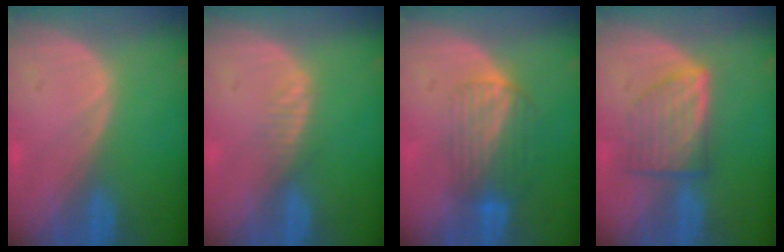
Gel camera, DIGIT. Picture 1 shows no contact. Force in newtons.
{"total": 1.6, "press": 1.6, "slide": 0.1}
{"total": 6.8, "press": 6.1, "slide": 3.2}
{"total": 6.6, "press": 6.1, "slide": 2.5}